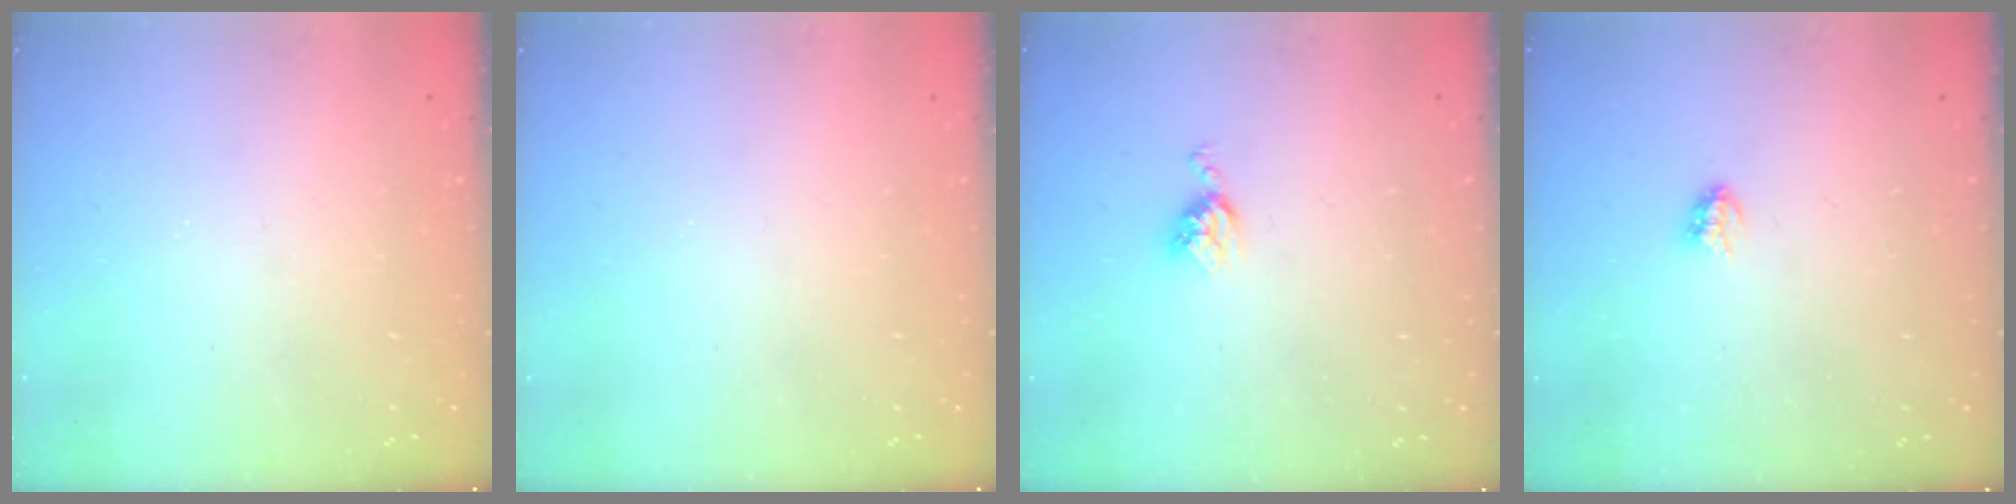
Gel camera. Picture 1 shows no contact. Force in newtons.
{"total": 0.0}
{"total": 5.5, "press": 5.5, "slide": 0.7}
{"total": 2.9, "press": 2.9, "slide": 0.3}